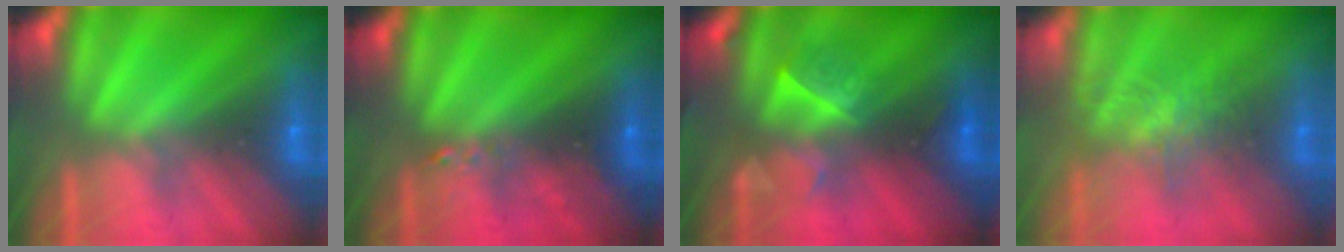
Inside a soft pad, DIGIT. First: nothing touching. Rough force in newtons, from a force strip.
{"total": 2.5}
{"total": 2.4}
{"total": 3.9}